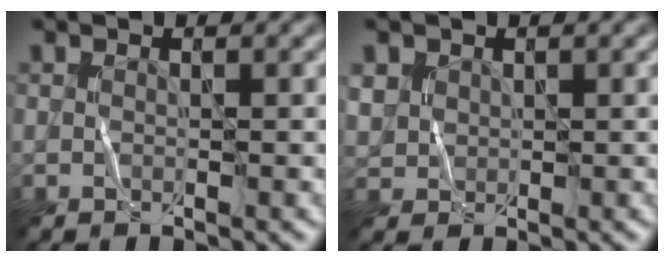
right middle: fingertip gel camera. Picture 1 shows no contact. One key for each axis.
{"total": 1.6, "fx": 0.8, "fy": 1.4, "fz": -0.1, "tx": -0.013, "ty": 0.002, "tz": 0.016}